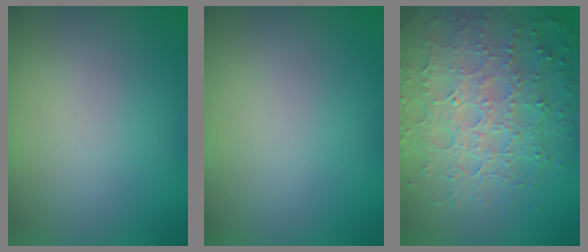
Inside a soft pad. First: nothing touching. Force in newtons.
{"total": 0.0}
{"total": 8.1, "press": 5.7, "slide": 5.8}